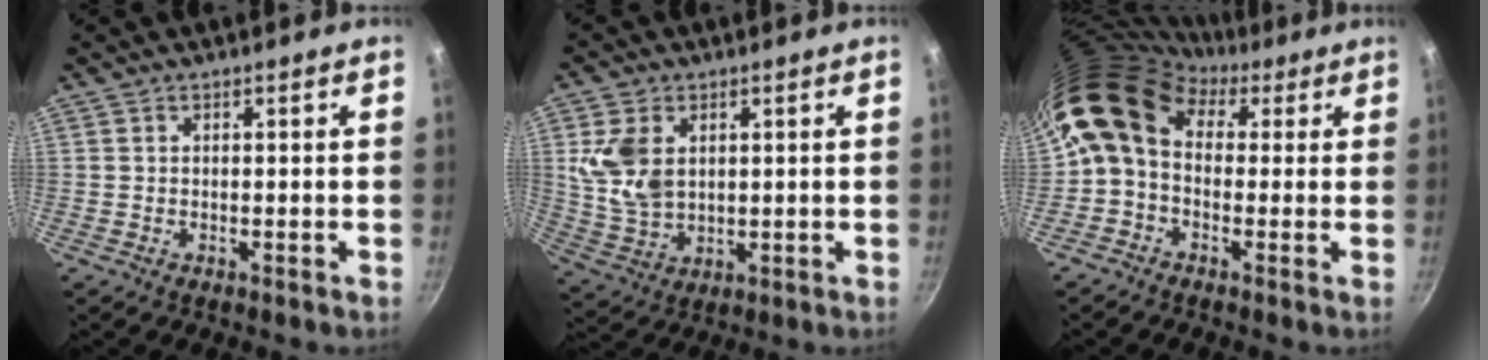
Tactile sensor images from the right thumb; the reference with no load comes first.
{"total": 9.6, "force": [2.3, 6.6, 6.6], "torque": [-0.120, -0.016, 0.053]}
{"total": 12.1, "force": [1.9, 9.3, 7.5], "torque": [-0.133, 0.029, 0.005]}